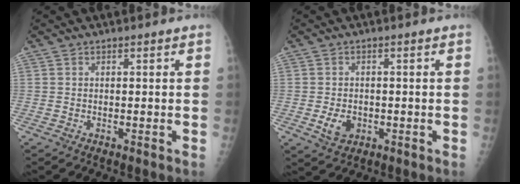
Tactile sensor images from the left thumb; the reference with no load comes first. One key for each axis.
{"total": 4.0, "fx": -0.9, "fy": 2.9, "fz": 2.5, "tx": -0.038, "ty": 0.000, "tz": -0.009}